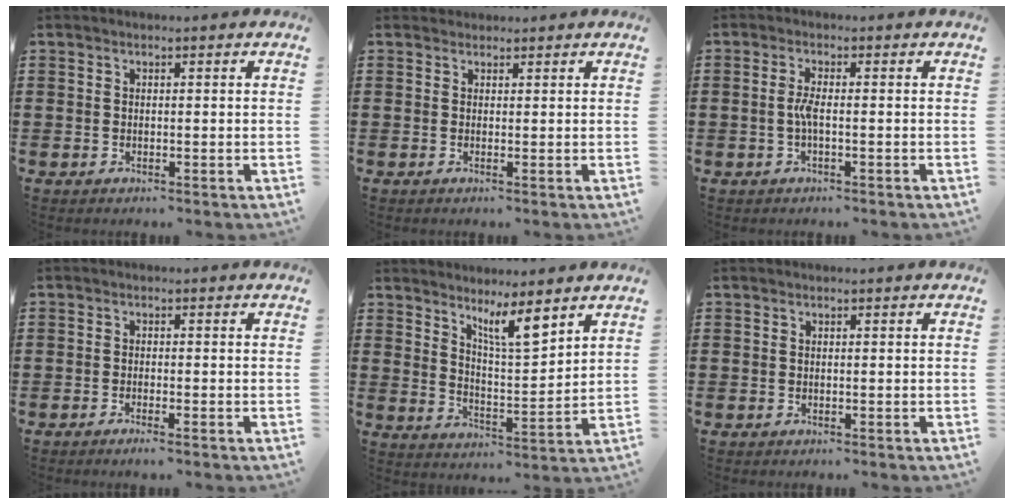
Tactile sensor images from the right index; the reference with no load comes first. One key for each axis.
{"total": 0.6, "fx": 0.5, "fy": 0.2, "fz": -0.1, "tx": -0.001, "ty": 0.001, "tz": 0.011}
{"total": 2.6, "fx": -0.6, "fy": 0.4, "fz": 2.5, "tx": -0.063, "ty": -0.004, "tz": -0.016}
{"total": 1.2, "fx": -1.0, "fy": -0.1, "fz": 0.8, "tx": -0.012, "ty": -0.004, "tz": -0.017}
{"total": 6.5, "fx": 5.2, "fy": 1.0, "fz": 3.8, "tx": -0.073, "ty": -0.023, "tz": 0.088}
{"total": 0.0}